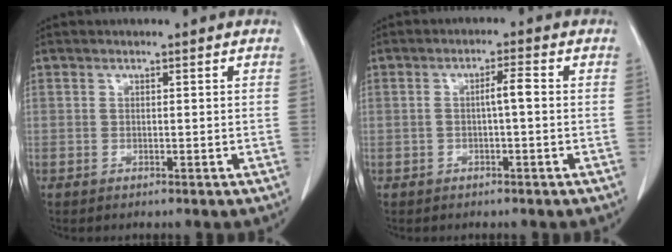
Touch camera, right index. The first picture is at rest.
{"total": 2.7, "force": [-0.1, 0.2, 2.7], "torque": [-0.048, 0.008, -0.001]}